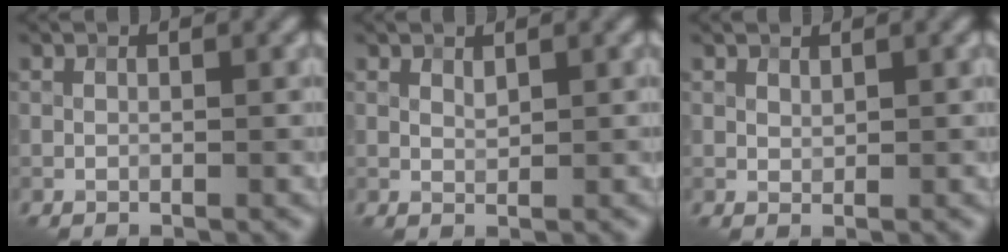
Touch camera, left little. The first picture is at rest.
{"total": 0.6, "force": [0.5, -0.1, 0.3], "torque": [-0.013, -0.005, 0.016]}
{"total": 0.7, "force": [0.7, -0.1, 0.0], "torque": [-0.006, -0.003, 0.020]}